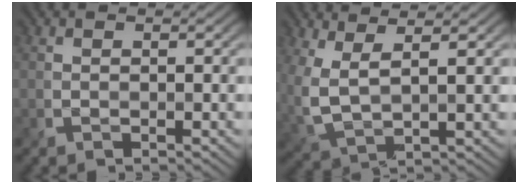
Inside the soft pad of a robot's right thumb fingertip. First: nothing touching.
{"total": 5.8, "force": [2.8, 1.9, 4.7], "torque": [-0.130, -0.002, 0.060]}